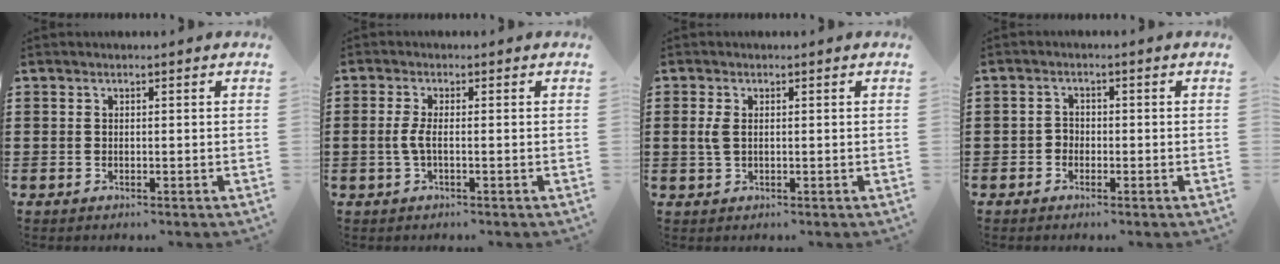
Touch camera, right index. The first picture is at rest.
{"total": 2.7, "force": [-0.5, 0.5, 2.6], "torque": [-0.071, -0.009, -0.017]}
{"total": 2.4, "force": [0.3, 1.3, 2.0], "torque": [-0.057, -0.001, -0.001]}
{"total": 1.5, "force": [-1.0, 1.1, 0.4], "torque": [-0.011, 0.002, -0.022]}